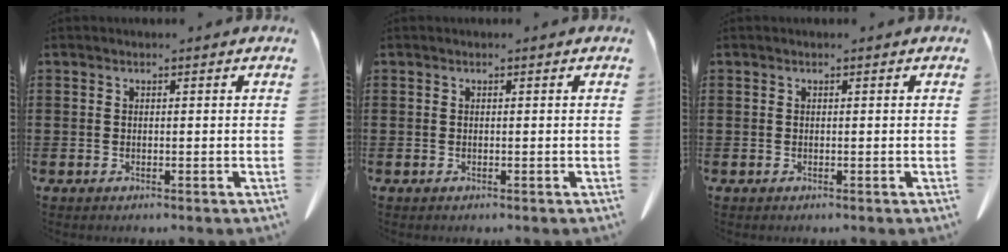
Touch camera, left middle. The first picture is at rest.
{"total": 0.0}
{"total": 0.0}